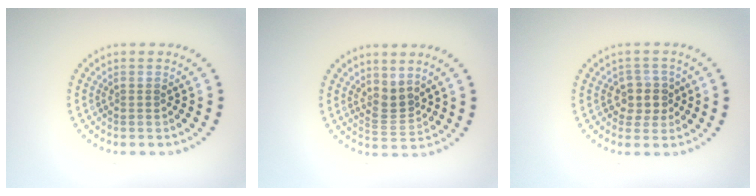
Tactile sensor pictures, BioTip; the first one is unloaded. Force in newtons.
{"total": 2.3, "press": 1.6, "slide": 1.6}
{"total": 2.5, "press": 2.2, "slide": 1.2}